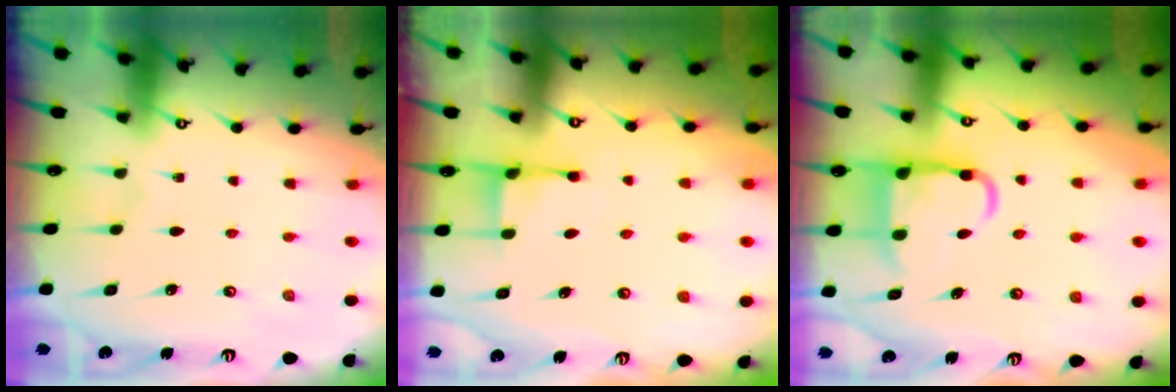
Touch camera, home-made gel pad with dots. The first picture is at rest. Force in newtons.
{"total": 3.6, "press": 3.6, "slide": 0.4}
{"total": 9.6, "press": 9.5, "slide": 1.3}